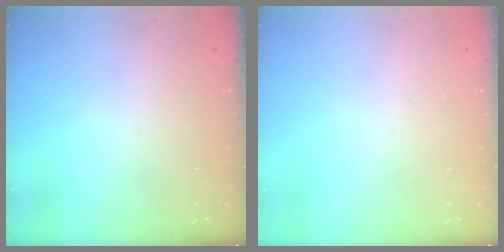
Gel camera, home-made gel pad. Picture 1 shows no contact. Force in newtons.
{"total": 0.0}